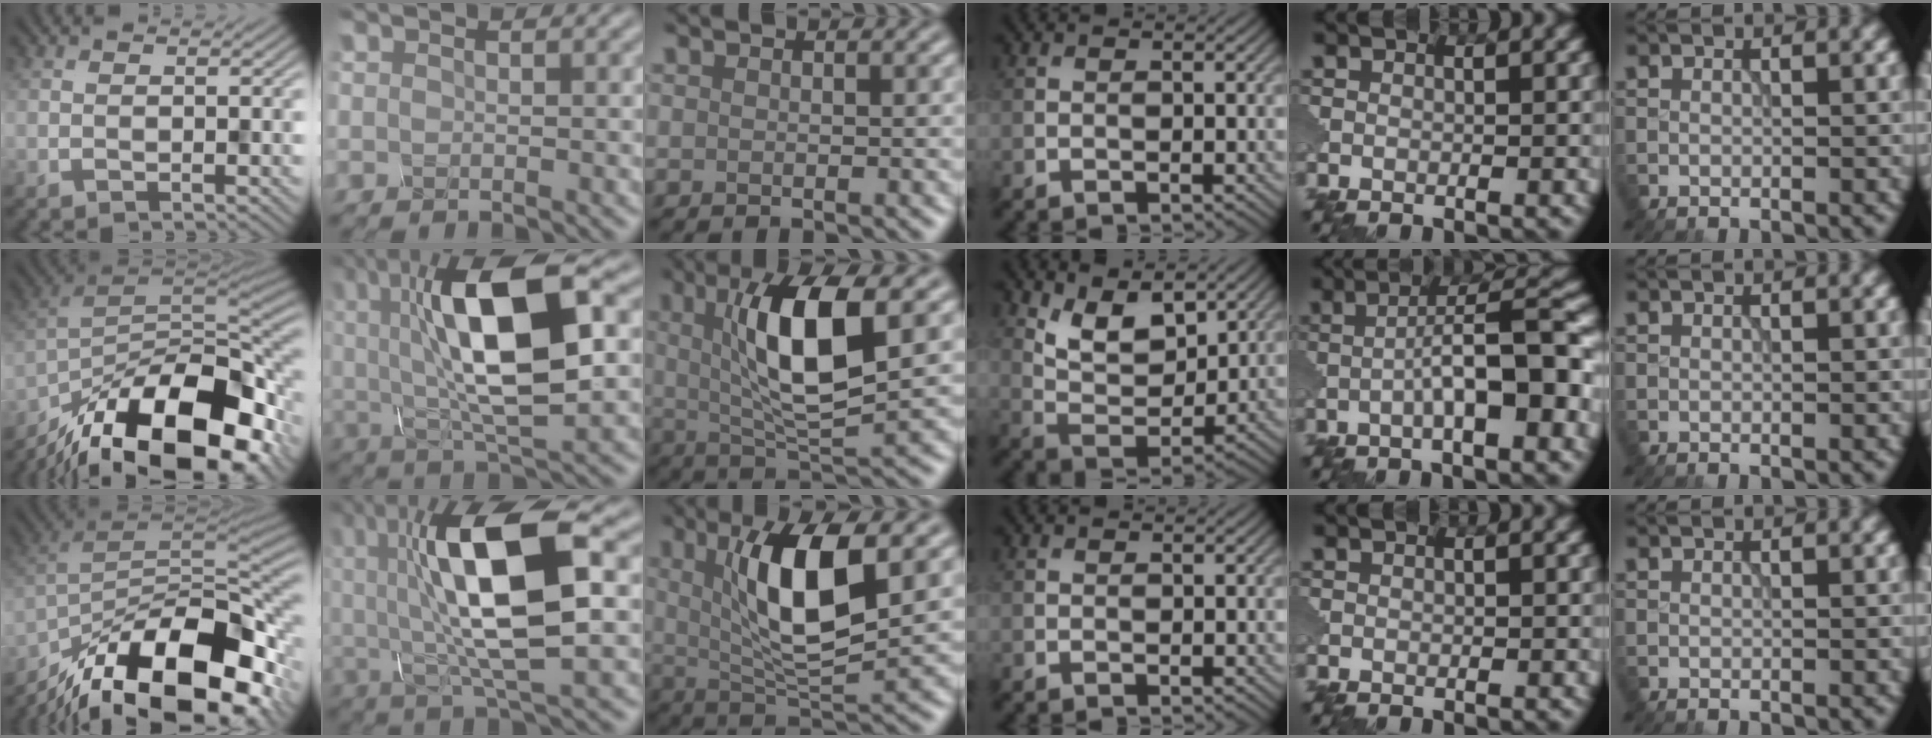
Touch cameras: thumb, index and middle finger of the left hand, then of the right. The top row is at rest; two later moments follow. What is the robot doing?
{"motion": "assemble", "object": "glue stick"}